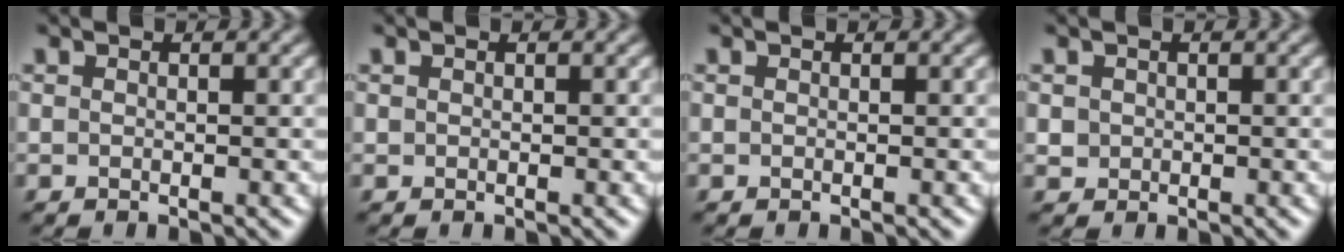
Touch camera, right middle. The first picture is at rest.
{"total": 0.0}
{"total": 0.0}
{"total": 1.0, "force": [0.1, 0.9, 0.2], "torque": [0.001, -0.004, 0.004]}